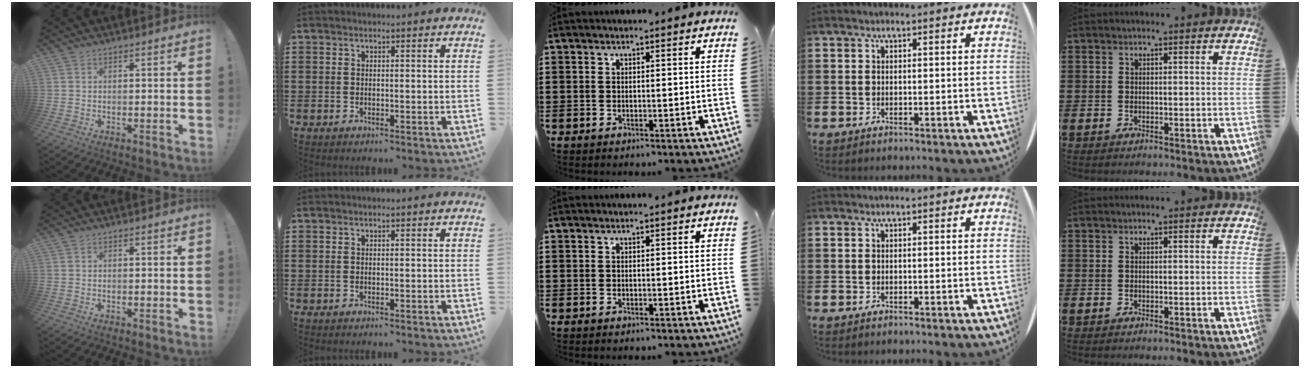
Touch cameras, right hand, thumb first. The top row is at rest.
{}